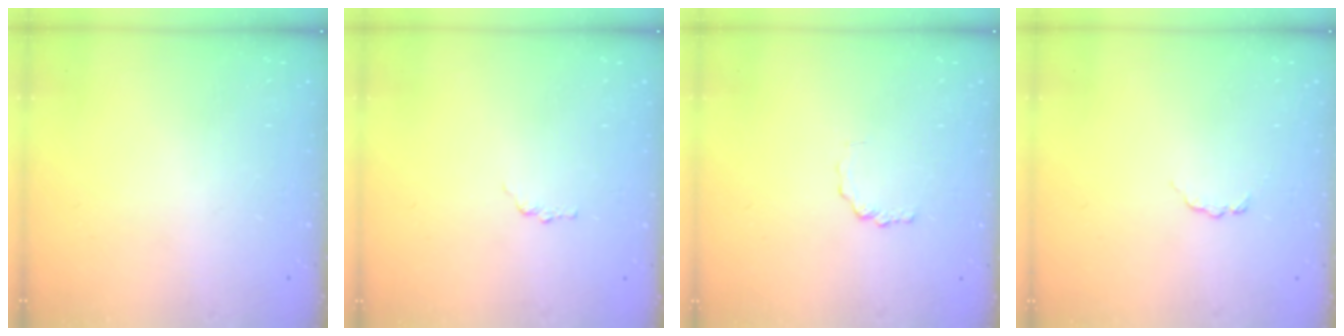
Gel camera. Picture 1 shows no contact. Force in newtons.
{"total": 0.8, "press": 0.8, "slide": 0.1}
{"total": 1.8, "press": 1.8, "slide": 0.3}
{"total": 2.9, "press": 2.9, "slide": 0.4}